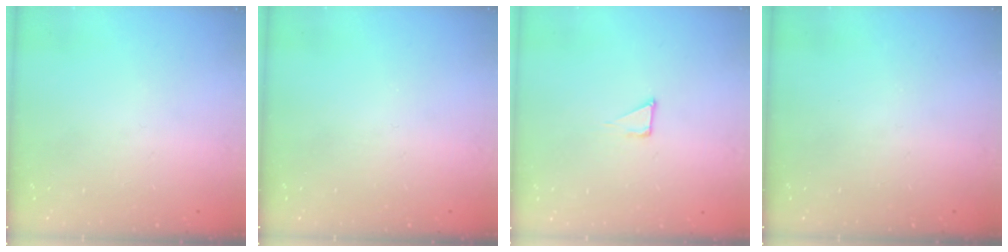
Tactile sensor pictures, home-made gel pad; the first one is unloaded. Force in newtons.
{"total": 0.0}
{"total": 2.3, "press": 2.3, "slide": 0.1}
{"total": 0.0}